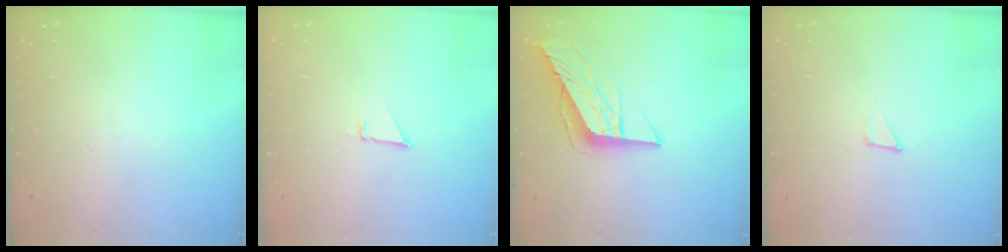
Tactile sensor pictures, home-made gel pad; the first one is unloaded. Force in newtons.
{"total": 1.9, "press": 1.9, "slide": 0.0}
{"total": 10.6, "press": 10.5, "slide": 1.1}
{"total": 1.2, "press": 1.2, "slide": 0.0}